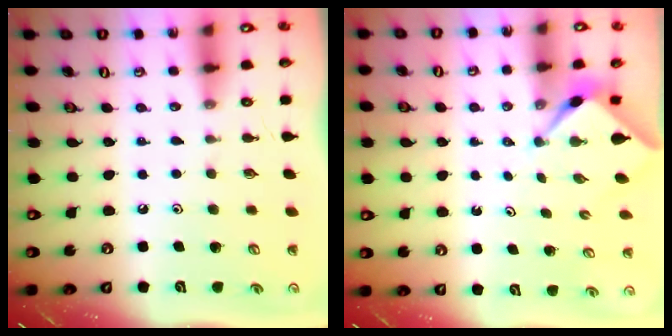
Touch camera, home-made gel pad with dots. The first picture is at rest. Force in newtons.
{"total": 2.2, "press": 2.2, "slide": 0.2}